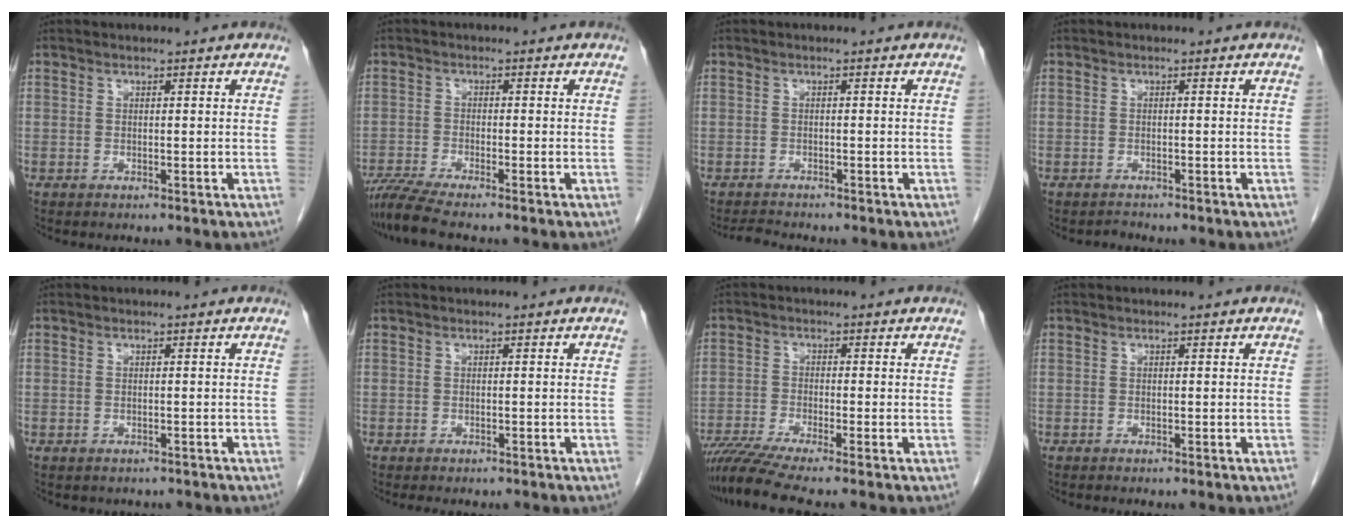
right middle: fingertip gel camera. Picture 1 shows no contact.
{"total": 5.3, "force": [-4.5, -0.8, 2.6], "torque": [-0.054, -0.022, -0.086]}
{"total": 2.1, "force": [-2.0, -0.2, 0.3], "torque": [-0.015, -0.015, -0.034]}
{"total": 0.8, "force": [-0.8, -0.1, -0.3], "torque": [0.001, -0.007, -0.012]}
{"total": 2.1, "force": [-1.9, 0.9, 0.3], "torque": [-0.011, -0.002, -0.024]}
{"total": 3.6, "force": [-3.0, 1.4, 1.3], "torque": [-0.017, -0.007, -0.037]}
{"total": 7.6, "force": [-6.3, -1.1, 4.1], "torque": [-0.072, -0.024, -0.109]}
{"total": 0.6, "force": [-0.5, -0.1, 0.3], "torque": [-0.010, -0.004, -0.009]}